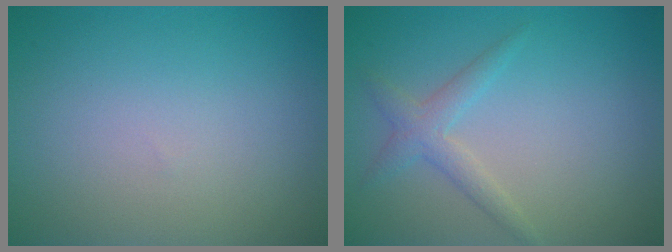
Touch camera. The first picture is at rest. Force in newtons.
{"total": 2.0, "press": 2.0, "slide": 0.1}